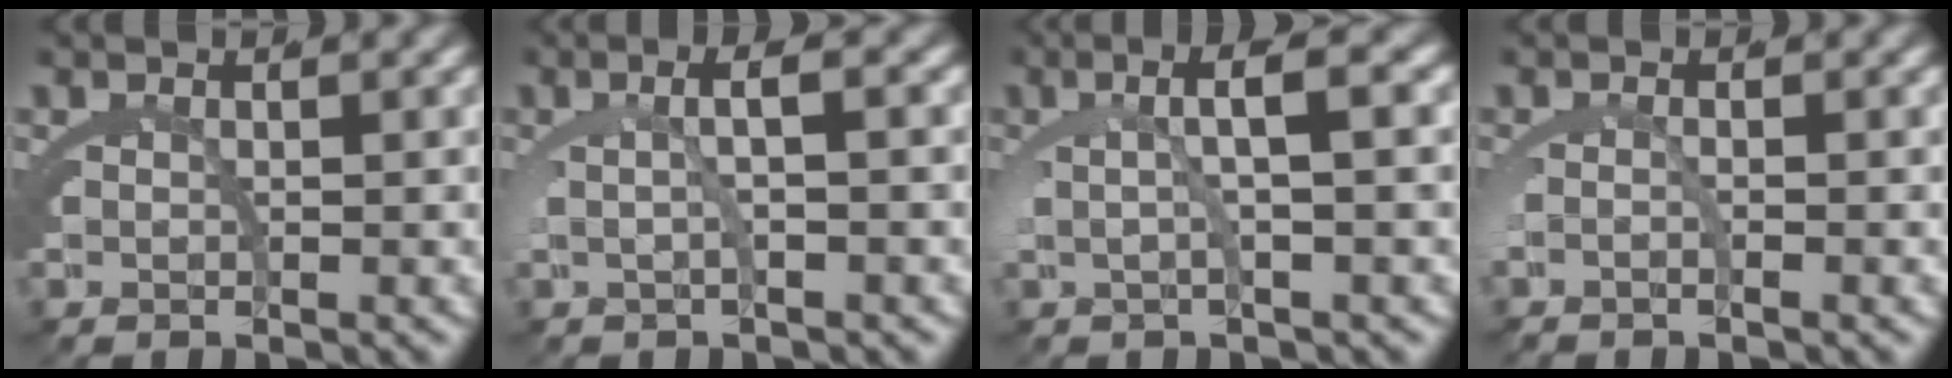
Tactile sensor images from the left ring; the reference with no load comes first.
{"total": 2.9, "force": [0.4, 0.2, 2.8], "torque": [-0.042, 0.011, 0.002]}
{"total": 4.4, "force": [1.2, 0.4, 4.2], "torque": [-0.066, 0.020, 0.013]}
{"total": 1.2, "force": [-0.7, 0.1, 0.9], "torque": [-0.033, -0.009, -0.010]}